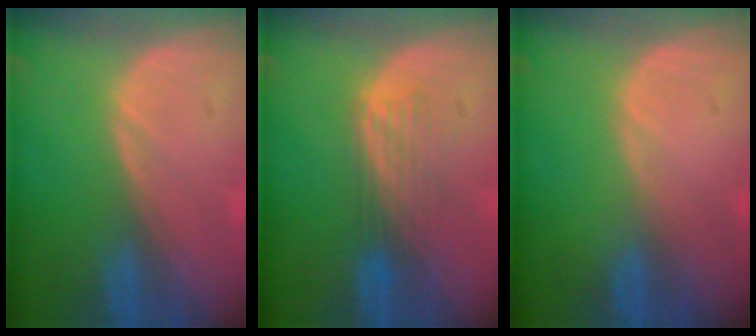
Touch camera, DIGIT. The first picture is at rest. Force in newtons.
{"total": 4.5, "press": 3.9, "slide": 2.4}
{"total": 0.0}